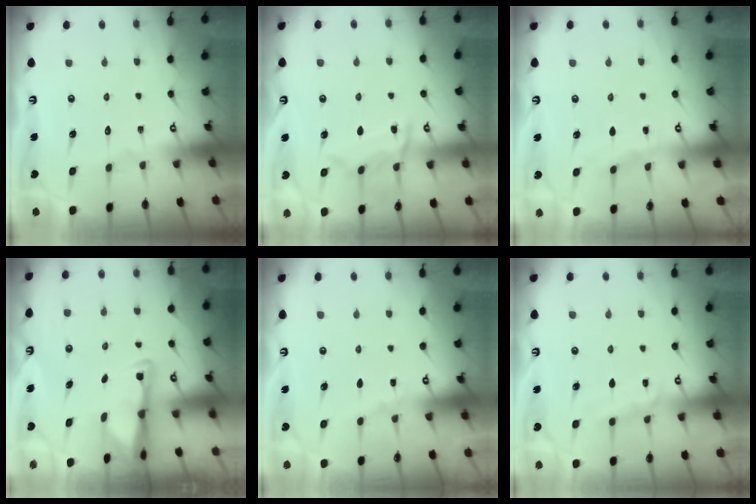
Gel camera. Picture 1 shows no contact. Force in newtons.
{"total": 9.5, "press": 9.4, "slide": 0.9}
{"total": 3.6, "press": 3.6, "slide": 0.5}
{"total": 3.0, "press": 2.9, "slide": 0.6}
{"total": 3.4, "press": 3.4, "slide": 0.5}
{"total": 5.7, "press": 5.7, "slide": 0.6}